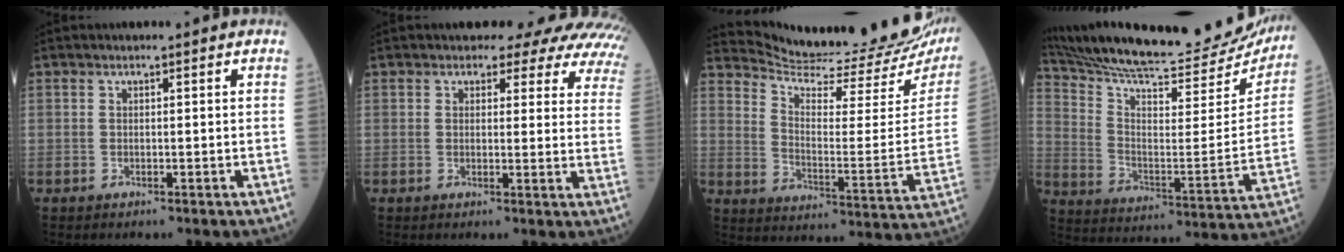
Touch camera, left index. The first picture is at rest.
{"total": 14.3, "force": [13.2, 4.4, 3.4], "torque": [-0.016, -0.047, 0.113]}
{"total": 21.6, "force": [20.6, 1.6, 6.3], "torque": [-0.109, -0.089, 0.271]}
{"total": 29.2, "force": [27.0, 3.7, 10.4], "torque": [-0.180, -0.092, 0.365]}